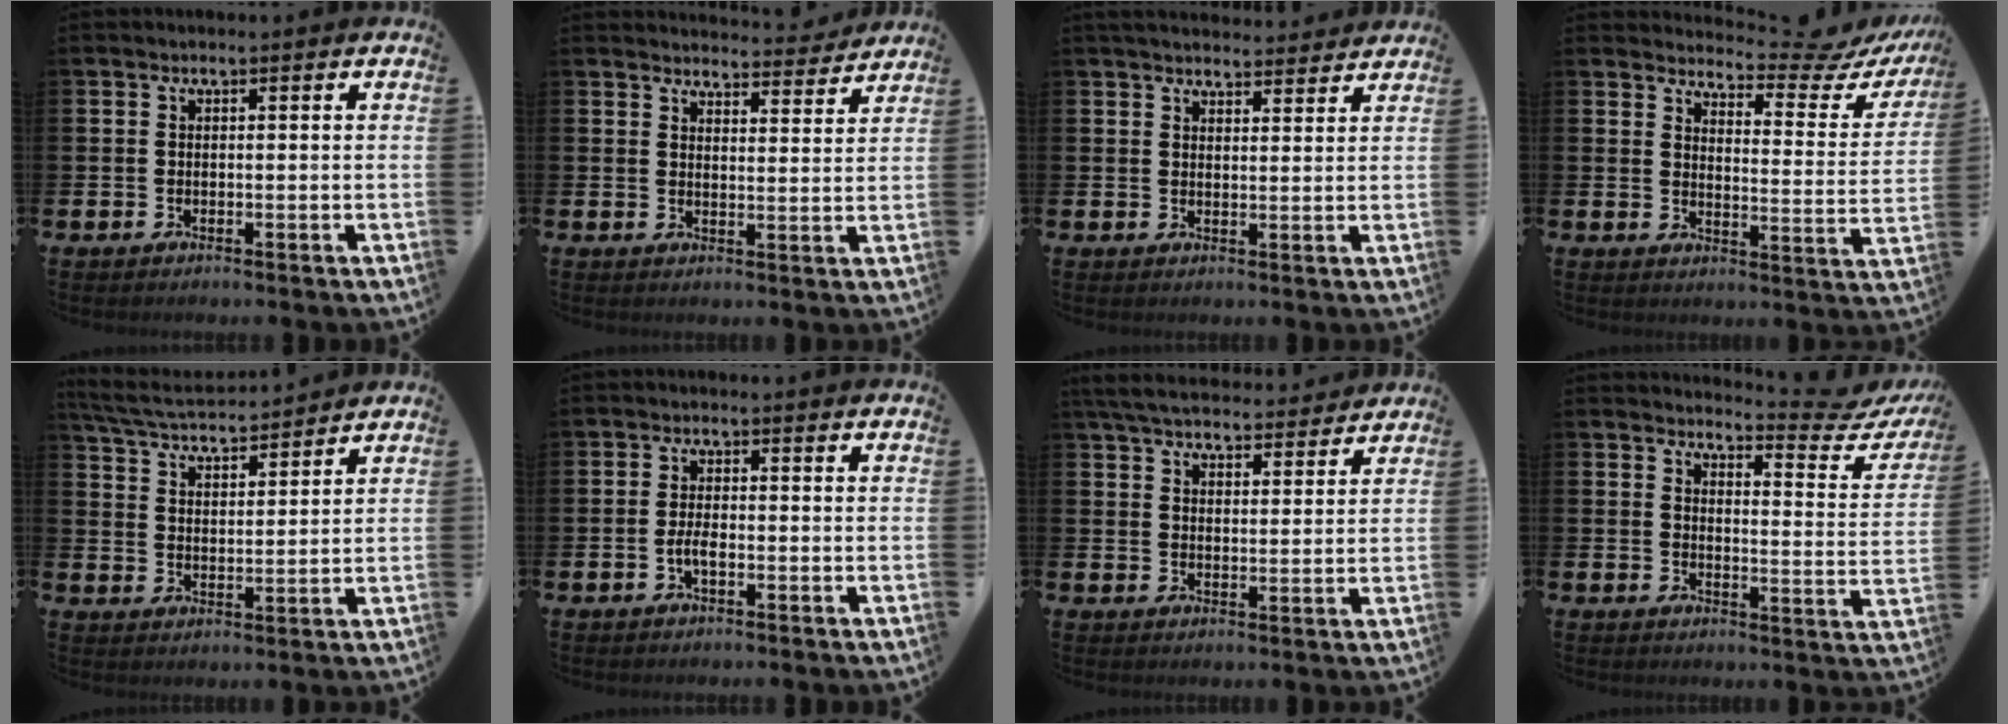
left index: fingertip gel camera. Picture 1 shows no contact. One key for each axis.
{"total": 4.3, "fx": 4.2, "fy": 0.4, "fz": 0.0, "tx": -0.002, "ty": -0.032, "tz": 0.074}
{"total": 3.6, "fx": 3.6, "fy": 0.6, "fz": 0.3, "tx": -0.012, "ty": -0.017, "tz": 0.066}
{"total": 5.6, "fx": 5.3, "fy": 0.9, "fz": 1.6, "tx": -0.038, "ty": -0.045, "tz": 0.084}
{"total": 5.2, "fx": 5.1, "fy": 0.6, "fz": 1.0, "tx": -0.045, "ty": -0.032, "tz": 0.089}
{"total": 2.2, "fx": -0.7, "fy": 0.8, "fz": 1.9, "tx": -0.035, "ty": 0.002, "tz": -0.015}
{"total": 5.9, "fx": 5.7, "fy": 1.1, "fz": 1.1, "tx": -0.040, "ty": -0.034, "tz": 0.101}
{"total": 4.5, "fx": 4.3, "fy": 0.4, "fz": 1.5, "tx": -0.020, "ty": -0.040, "tz": 0.063}